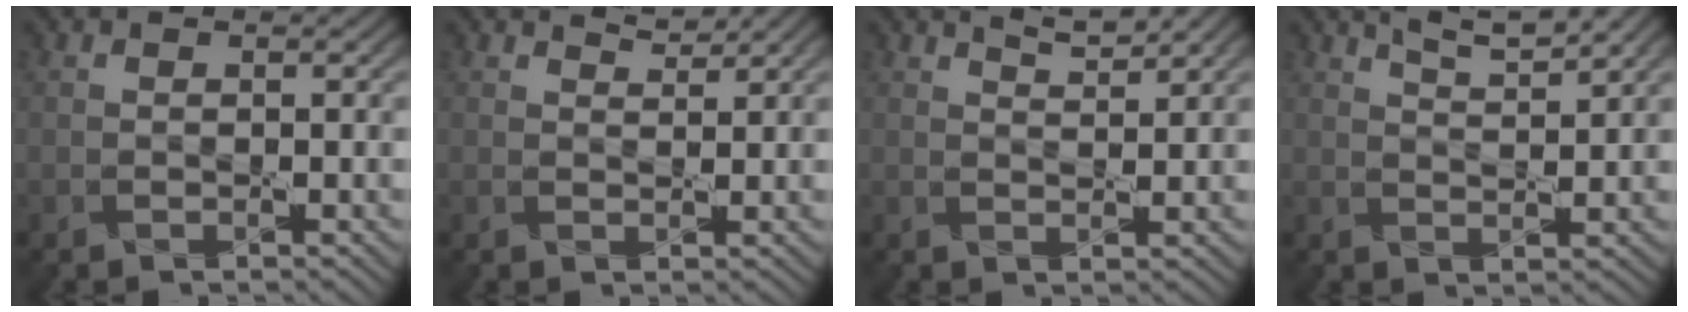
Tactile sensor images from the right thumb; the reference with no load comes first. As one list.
[{"total": 1.5, "force": [1.4, 0.1, 0.5], "torque": [-0.016, 0.001, 0.028]}, {"total": 2.8, "force": [2.3, 0.4, 1.7], "torque": [-0.028, 0.000, 0.045]}, {"total": 4.9, "force": [3.7, 0.7, 3.2], "torque": [-0.055, 0.006, 0.066]}]